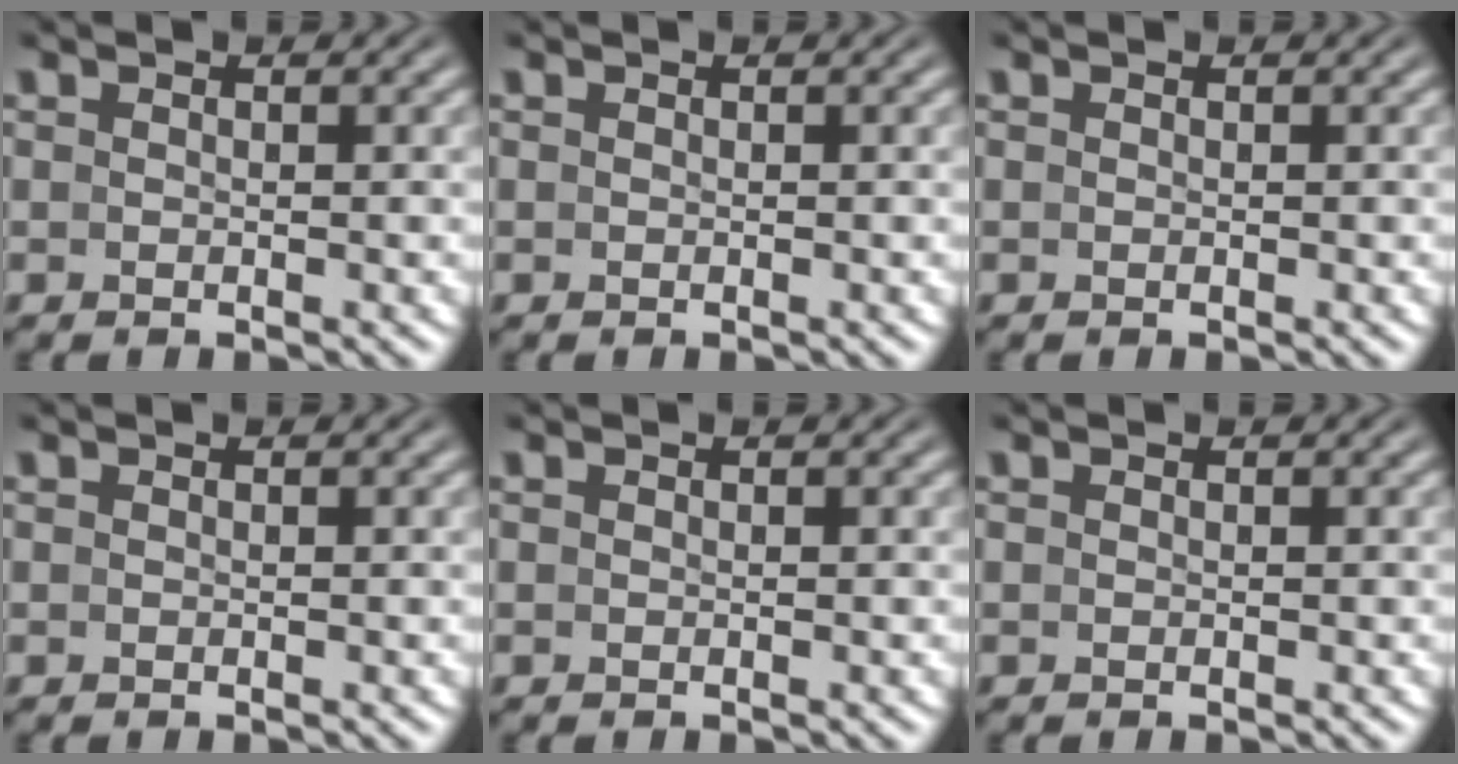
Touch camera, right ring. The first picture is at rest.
{"total": 0.0}
{"total": 0.0}
{"total": 0.0}
{"total": 0.0}
{"total": 0.0}